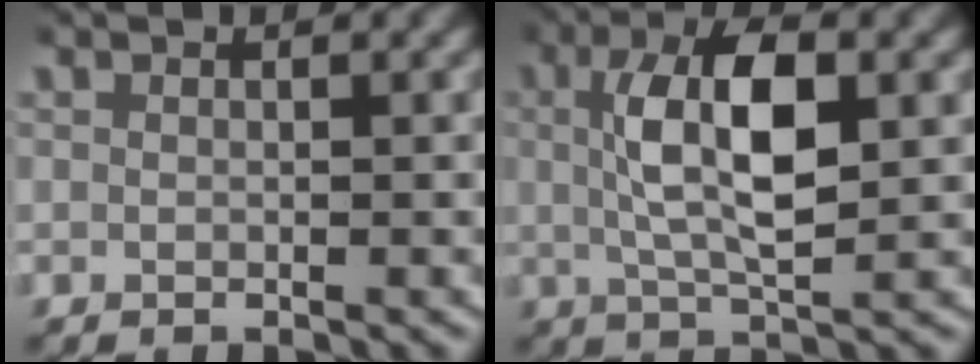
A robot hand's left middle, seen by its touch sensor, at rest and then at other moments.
{"total": 6.8, "force": [0.9, 2.4, 6.3], "torque": [-0.106, 0.002, 0.017]}